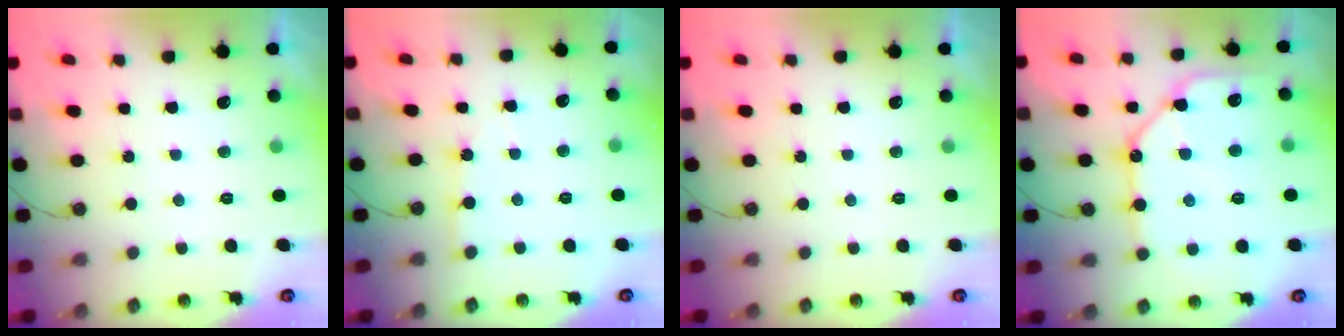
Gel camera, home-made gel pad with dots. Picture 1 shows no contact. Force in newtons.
{"total": 2.3, "press": 2.3, "slide": 0.3}
{"total": 0.0}
{"total": 15.5, "press": 15.4, "slide": 1.8}